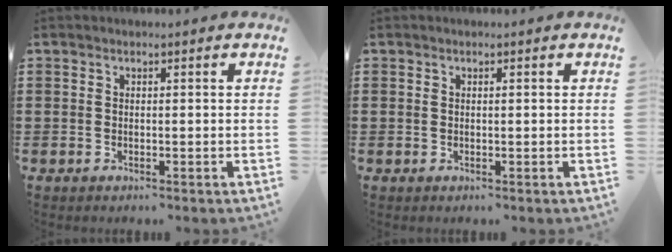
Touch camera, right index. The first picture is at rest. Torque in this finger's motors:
{"motor_torque": [-0.16, 0.33, 0.04, -0.01]}